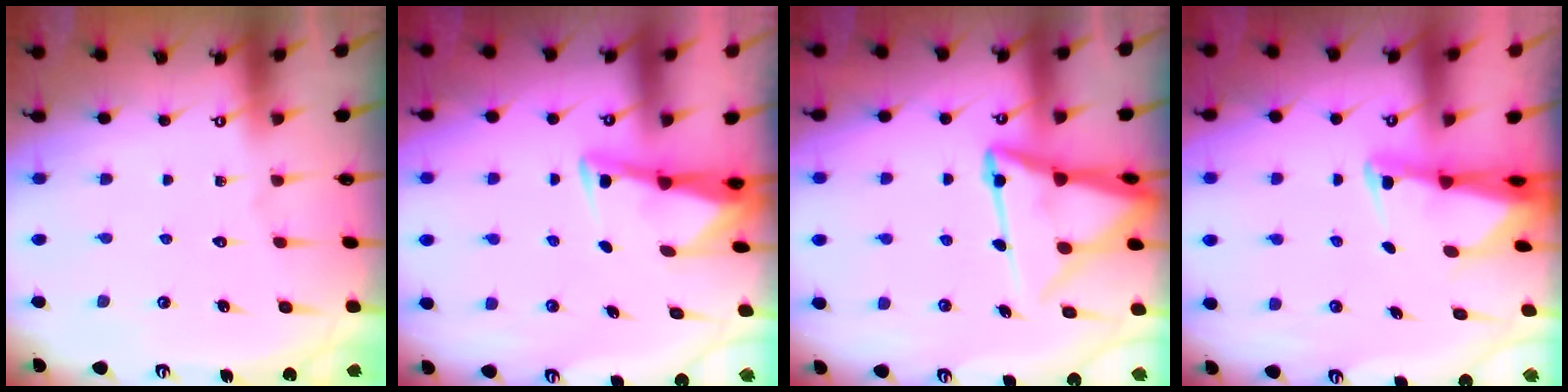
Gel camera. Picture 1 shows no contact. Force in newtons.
{"total": 3.1, "press": 3.1, "slide": 0.4}
{"total": 12.0, "press": 11.9, "slide": 1.2}
{"total": 2.4, "press": 2.3, "slide": 0.5}